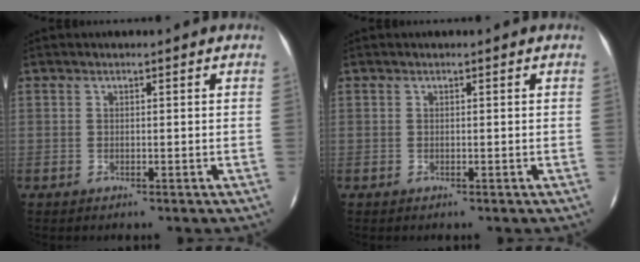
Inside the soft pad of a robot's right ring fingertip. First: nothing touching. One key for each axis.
{"total": 0.0}